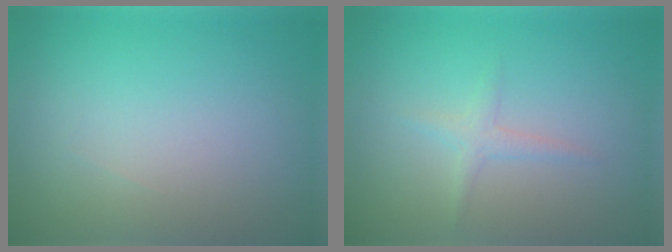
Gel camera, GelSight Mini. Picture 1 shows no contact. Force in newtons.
{"total": 1.3, "press": 1.3, "slide": 0.0}